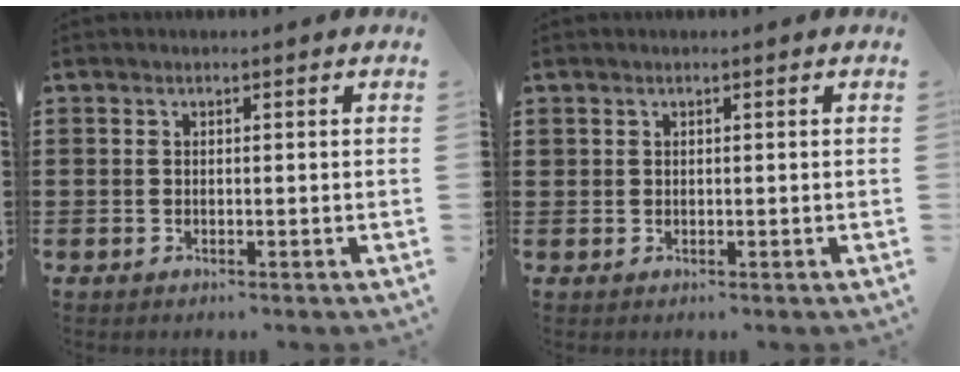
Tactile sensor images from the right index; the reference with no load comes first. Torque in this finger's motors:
{"motor_torque": [2.14, 0.00, 0.01, 0.01]}